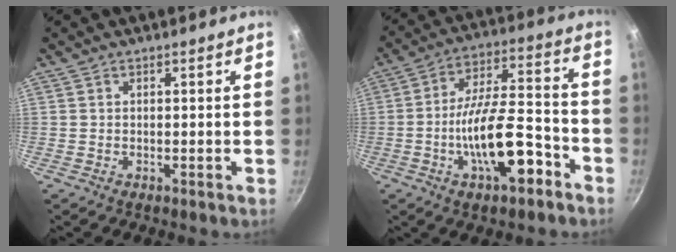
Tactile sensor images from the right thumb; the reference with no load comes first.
{"total": 15.6, "force": [-6.7, 5.7, 12.9], "torque": [-0.192, 0.049, -0.113]}